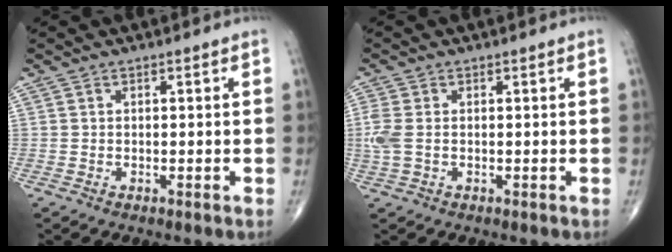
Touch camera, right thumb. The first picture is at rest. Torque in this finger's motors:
{"motor_torque": [0.11, 0.06, 0.53, 0.15, 0.03]}